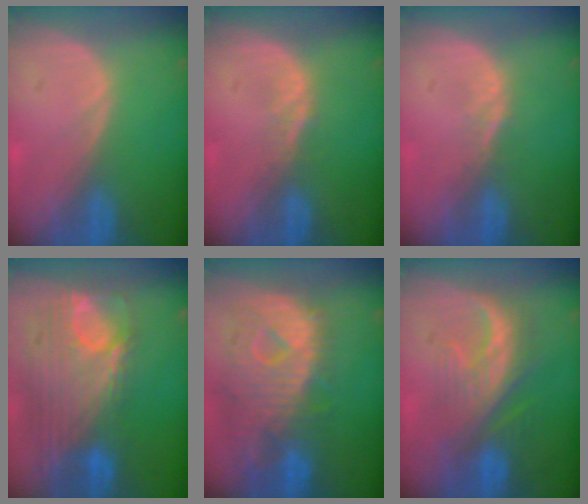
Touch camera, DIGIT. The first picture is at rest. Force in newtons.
{"total": 1.4, "press": 1.4, "slide": 0.1}
{"total": 1.5, "press": 1.2, "slide": 0.9}
{"total": 12.3, "press": 10.3, "slide": 6.6}
{"total": 12.1, "press": 10.5, "slide": 6.1}
{"total": 8.3, "press": 8.1, "slide": 2.0}